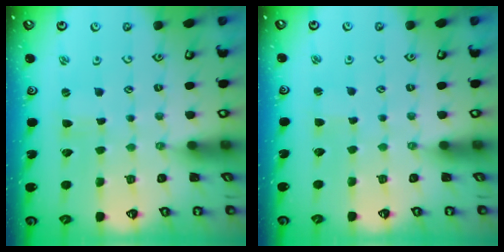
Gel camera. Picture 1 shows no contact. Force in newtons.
{"total": 1.3, "press": 1.2, "slide": 0.3}